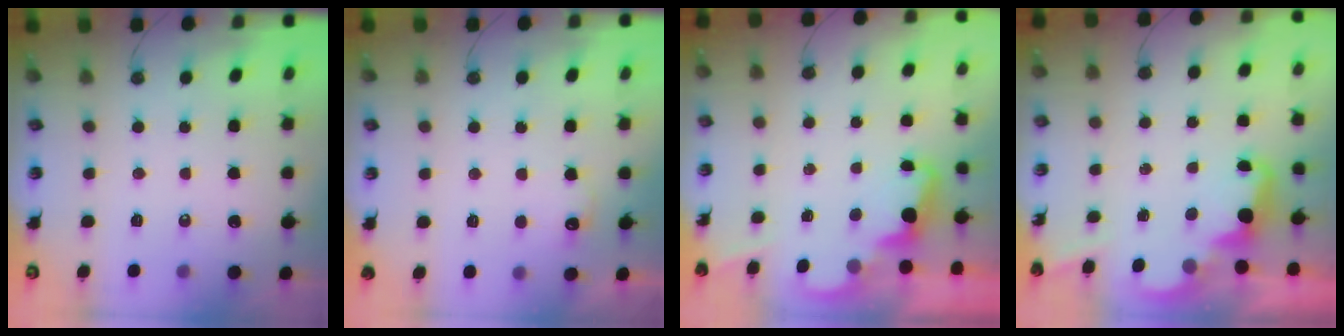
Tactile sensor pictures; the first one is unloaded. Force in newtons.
{"total": 6.0, "press": 5.9, "slide": 1.3}
{"total": 2.4, "press": 2.3, "slide": 0.5}
{"total": 2.4, "press": 2.4, "slide": 0.5}